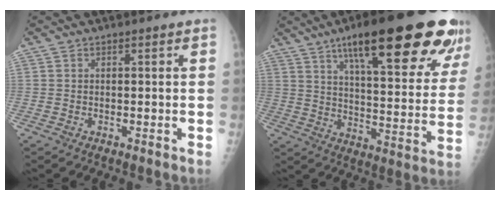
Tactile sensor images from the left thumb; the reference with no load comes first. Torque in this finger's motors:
{"motor_torque": [3.02, 1.99, 1.95, -0.82, 0.20]}